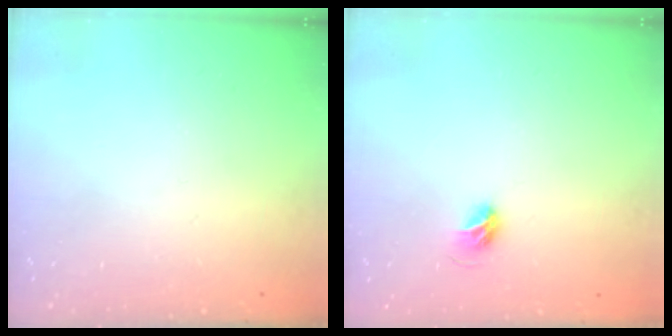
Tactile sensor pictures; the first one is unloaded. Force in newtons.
{"total": 5.3, "press": 5.2, "slide": 0.9}